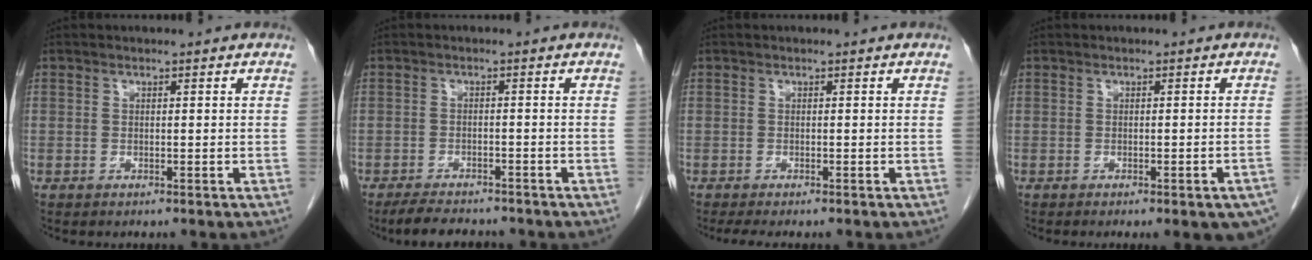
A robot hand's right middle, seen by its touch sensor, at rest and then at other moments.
{"total": 6.9, "force": [-6.1, 1.9, 2.7], "torque": [-0.045, -0.011, -0.093]}
{"total": 4.7, "force": [-3.9, 0.9, 2.5], "torque": [-0.032, -0.011, -0.055]}
{"total": 6.9, "force": [-5.1, 1.2, 4.4], "torque": [-0.040, -0.004, -0.060]}